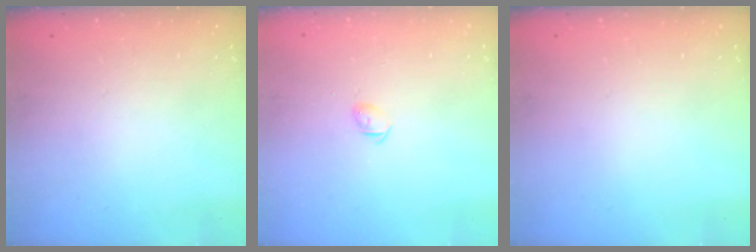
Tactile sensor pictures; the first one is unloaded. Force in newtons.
{"total": 3.4, "press": 3.3, "slide": 0.9}
{"total": 0.0}